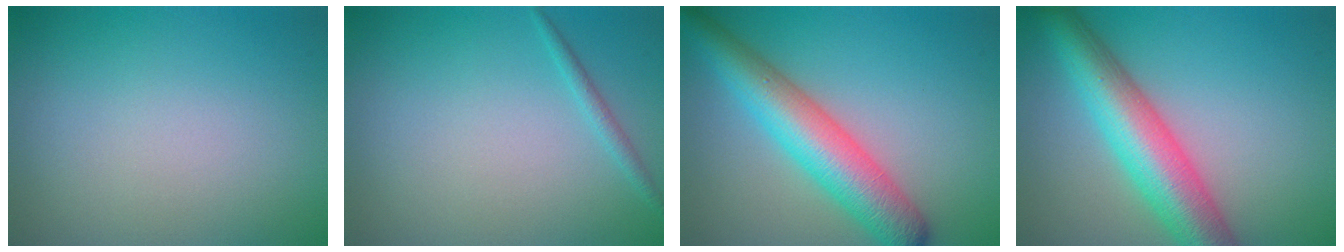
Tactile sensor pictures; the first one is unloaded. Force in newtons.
{"total": 1.1, "press": 1.0, "slide": 0.1}
{"total": 7.0, "press": 7.0, "slide": 0.1}
{"total": 7.7, "press": 7.7, "slide": 0.4}